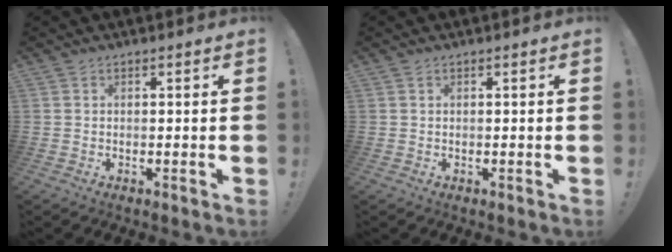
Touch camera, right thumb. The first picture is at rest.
{"total": 0.0}